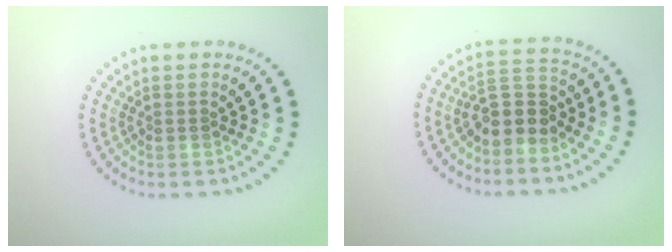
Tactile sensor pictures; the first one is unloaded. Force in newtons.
{"total": 3.4, "press": 3.0, "slide": 1.6}